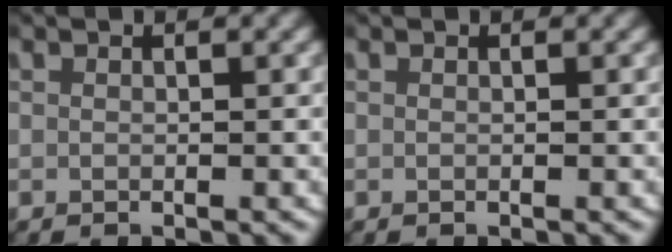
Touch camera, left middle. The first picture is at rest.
{"total": 0.0}